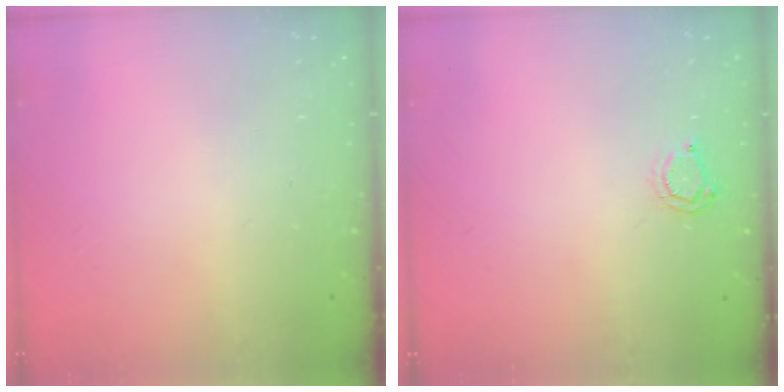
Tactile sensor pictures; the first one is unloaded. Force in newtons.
{"total": 4.6, "press": 4.6, "slide": 0.5}